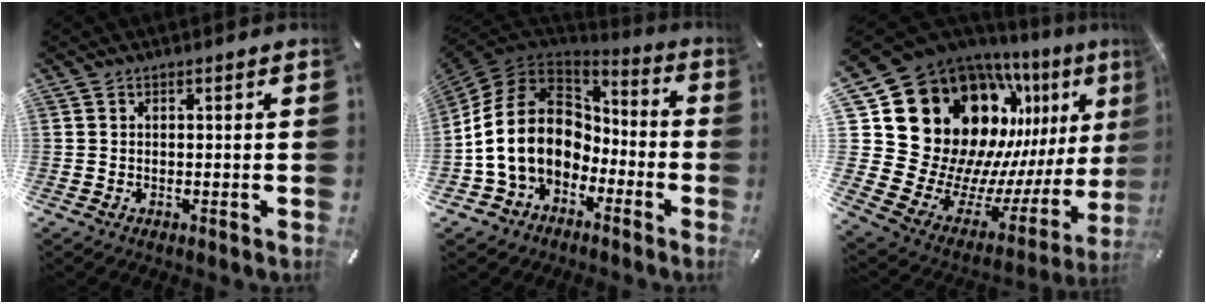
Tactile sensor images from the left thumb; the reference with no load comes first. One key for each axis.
{"total": 17.8, "fx": -1.3, "fy": 14.2, "fz": 10.7, "tx": -0.227, "ty": 0.014, "tz": -0.023}
{"total": 25.4, "fx": 10.6, "fy": 18.9, "fz": 13.3, "tx": -0.188, "ty": -0.156, "tz": 0.244}